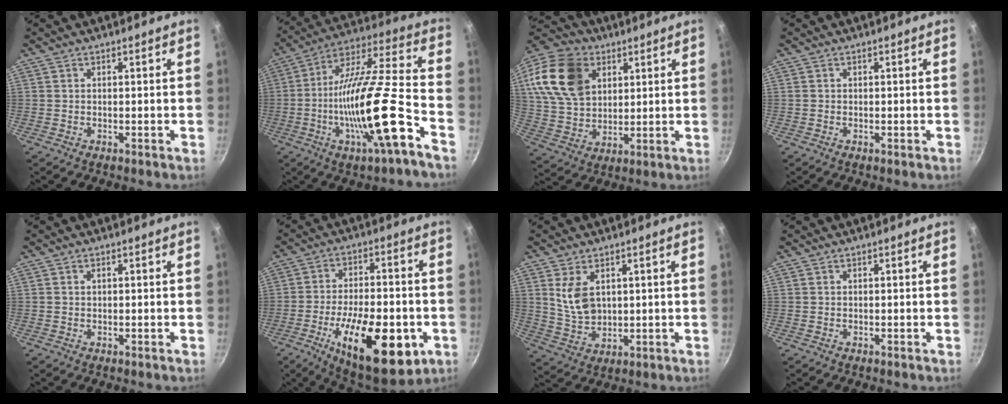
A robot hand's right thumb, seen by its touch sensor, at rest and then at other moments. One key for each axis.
{"total": 22.4, "fx": -8.5, "fy": 4.2, "fz": 20.3, "tx": -0.328, "ty": 0.038, "tz": -0.152}
{"total": 19.0, "fx": 6.6, "fy": 13.6, "fz": 11.5, "tx": -0.206, "ty": -0.004, "tz": 0.125}
{"total": 0.6, "fx": -0.2, "fy": 0.3, "fz": 0.4, "tx": -0.007, "ty": 0.002, "tz": -0.003}
{"total": 0.7, "fx": 0.2, "fy": 0.5, "fz": 0.4, "tx": -0.006, "ty": 0.004, "tz": 0.003}
{"total": 22.3, "fx": -7.6, "fy": 9.6, "fz": 18.6, "tx": -0.264, "ty": 0.010, "tz": -0.108}
{"total": 7.5, "fx": 2.4, "fy": 4.6, "fz": 5.3, "tx": -0.089, "ty": -0.024, "tz": 0.058}
{"total": 0.0}